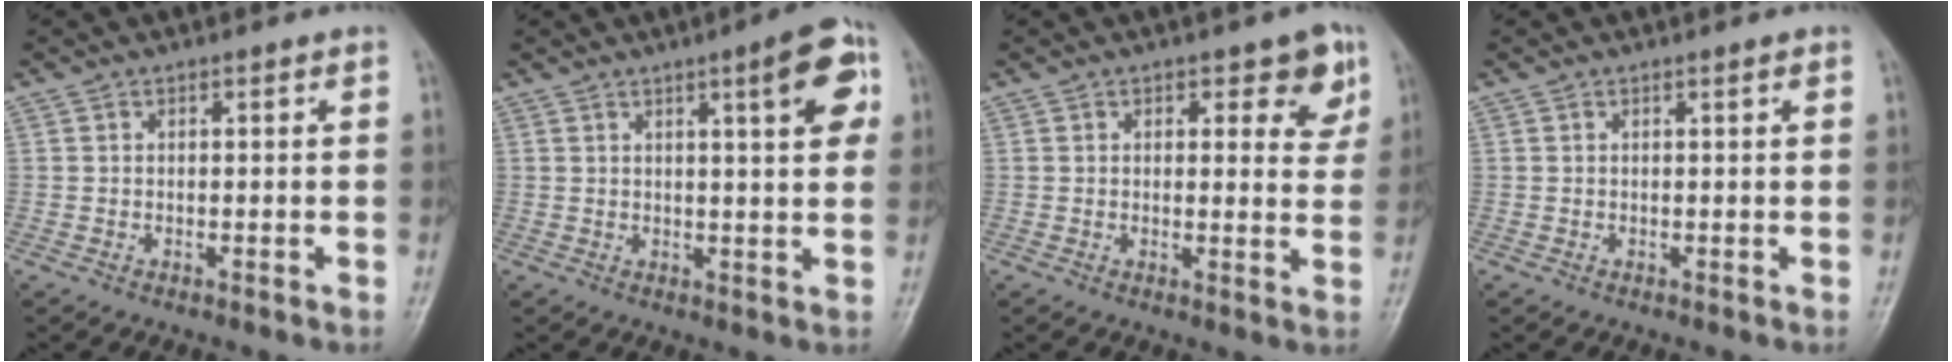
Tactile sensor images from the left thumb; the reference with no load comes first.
{"total": 8.5, "force": [3.2, 1.9, 7.6], "torque": [-0.086, -0.003, 0.037]}
{"total": 6.7, "force": [3.3, 3.3, 4.8], "torque": [-0.025, -0.015, 0.035]}
{"total": 0.6, "force": [0.3, 0.1, 0.5], "torque": [-0.008, 0.000, 0.003]}